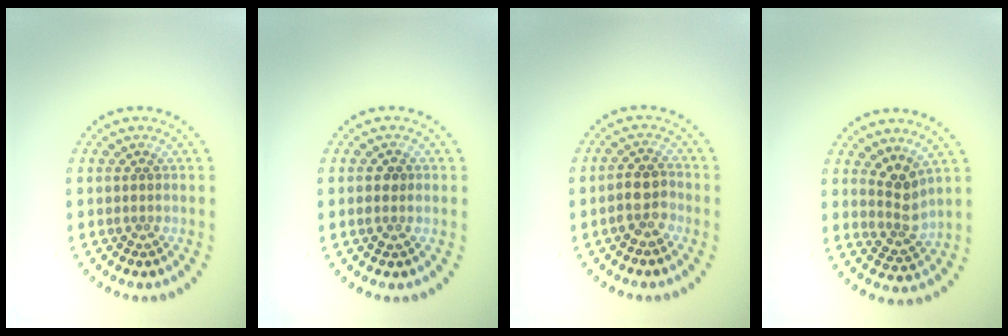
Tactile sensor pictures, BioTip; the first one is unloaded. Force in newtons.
{"total": 1.2, "press": 1.2, "slide": 0.0}
{"total": 2.6, "press": 2.4, "slide": 1.1}
{"total": 2.8, "press": 2.1, "slide": 1.9}